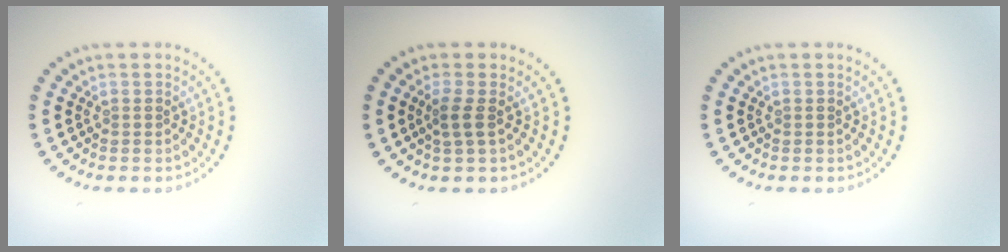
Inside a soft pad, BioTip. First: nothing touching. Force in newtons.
{"total": 1.5, "press": 1.2, "slide": 0.9}
{"total": 0.0}